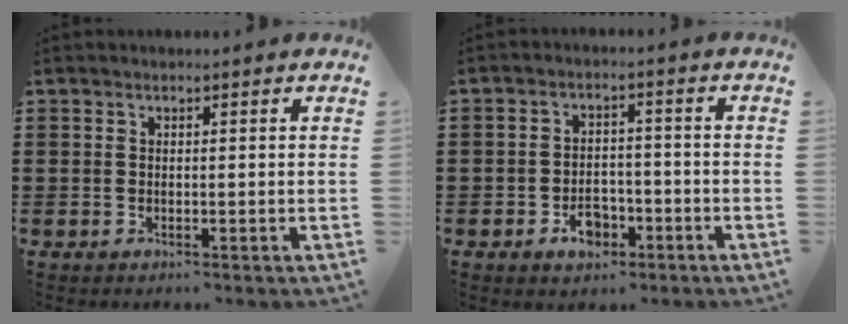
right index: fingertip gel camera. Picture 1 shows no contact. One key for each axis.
{"total": 4.4, "fx": -2.4, "fy": 2.8, "fz": 2.5, "tx": -0.035, "ty": 0.003, "tz": -0.045}